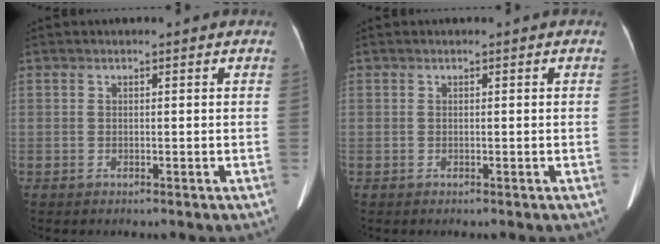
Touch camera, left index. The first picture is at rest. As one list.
[{"total": 0.0}]